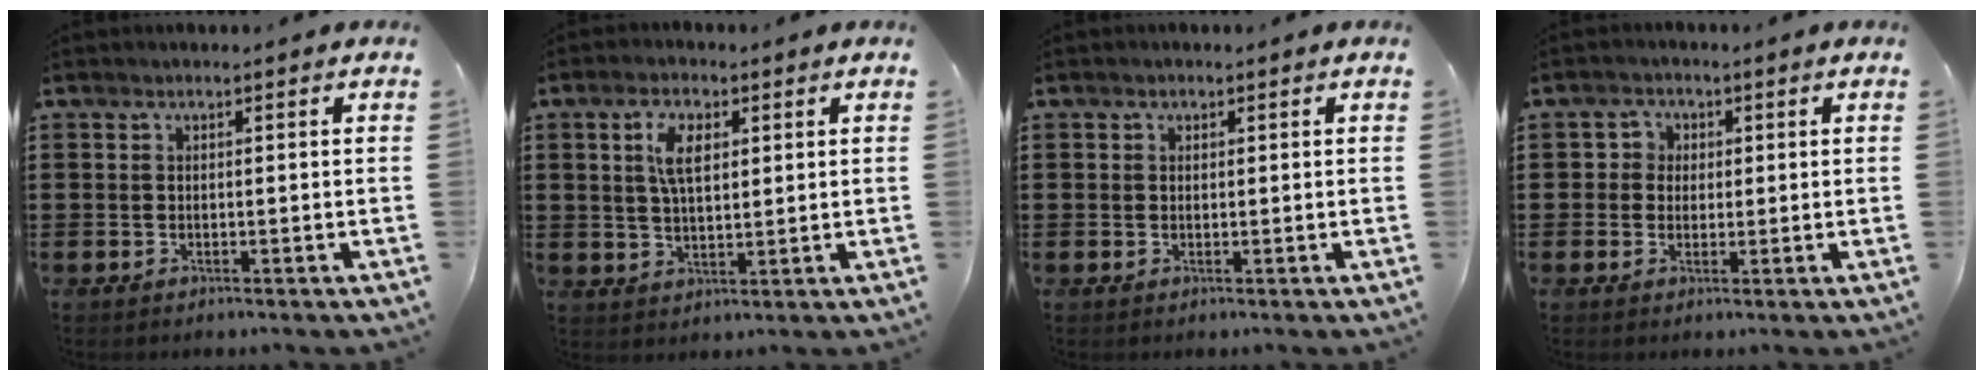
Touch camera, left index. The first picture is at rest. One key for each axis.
{"total": 5.6, "fx": 2.1, "fy": 2.4, "fz": 4.6, "tx": -0.091, "ty": 0.006, "tz": 0.034}
{"total": 0.7, "fx": 0.4, "fy": 0.5, "fz": 0.3, "tx": -0.006, "ty": 0.004, "tz": 0.008}
{"total": 2.4, "fx": 0.4, "fy": 2.4, "fz": 0.3, "tx": -0.019, "ty": 0.009, "tz": 0.005}